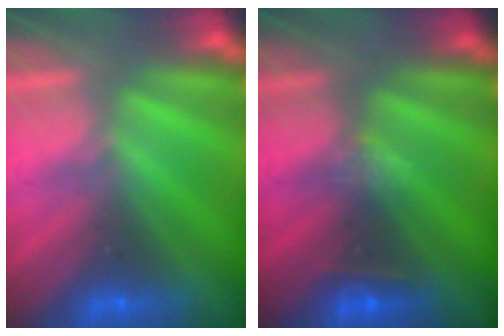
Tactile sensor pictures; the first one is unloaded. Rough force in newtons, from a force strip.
{"total": 2.7}